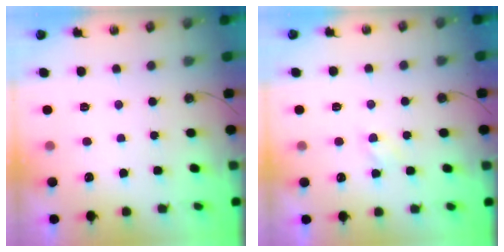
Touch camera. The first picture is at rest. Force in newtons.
{"total": 2.4, "press": 2.4, "slide": 0.3}